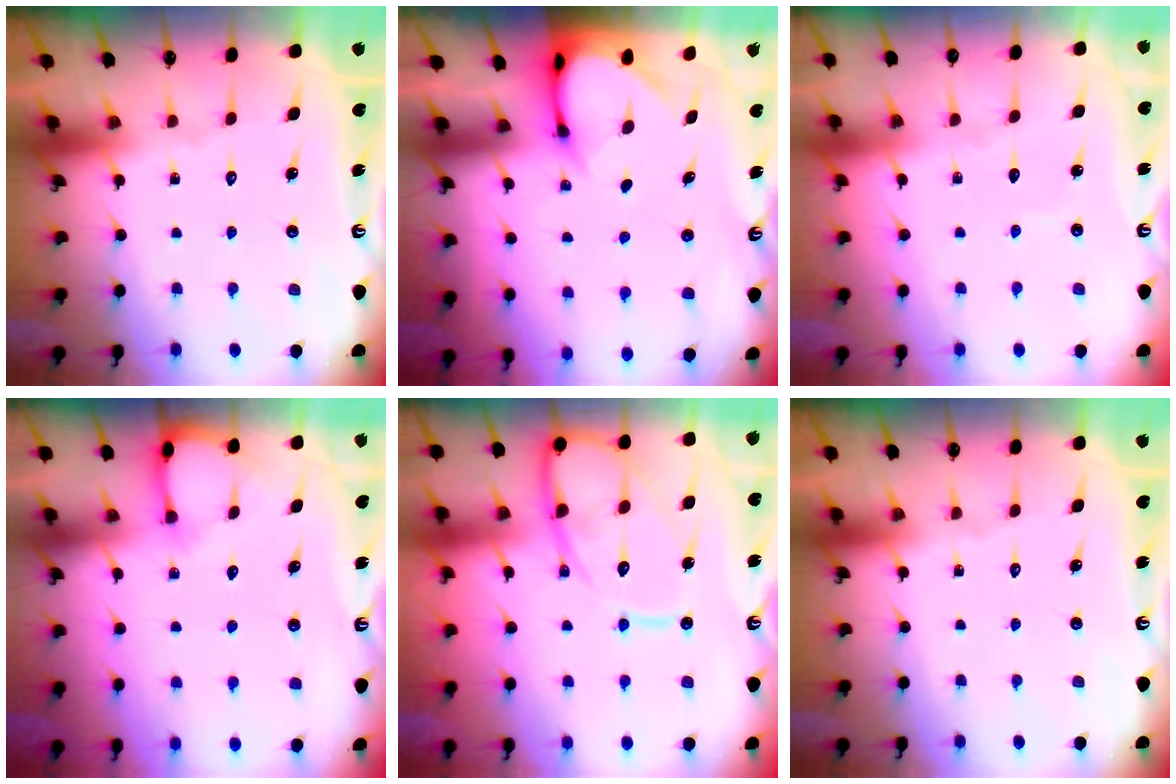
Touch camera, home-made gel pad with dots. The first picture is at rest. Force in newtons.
{"total": 3.4, "press": 3.4, "slide": 0.3}
{"total": 2.4, "press": 2.4, "slide": 0.2}
{"total": 4.7, "press": 4.7, "slide": 0.5}
{"total": 13.6, "press": 13.6, "slide": 1.5}
{"total": 0.0}